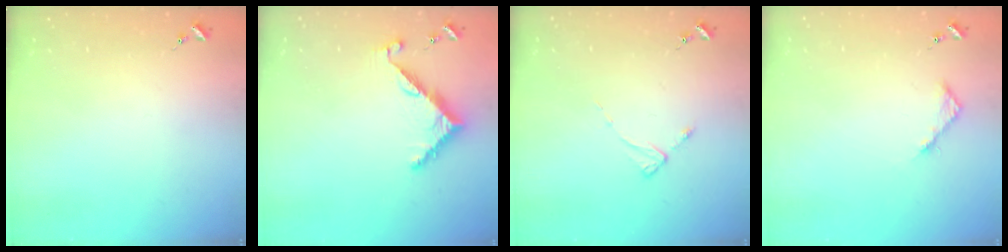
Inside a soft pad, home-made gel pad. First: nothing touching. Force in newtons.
{"total": 7.8, "press": 7.8, "slide": 0.1}
{"total": 2.2, "press": 2.2, "slide": 0.4}
{"total": 4.6, "press": 4.6, "slide": 0.5}